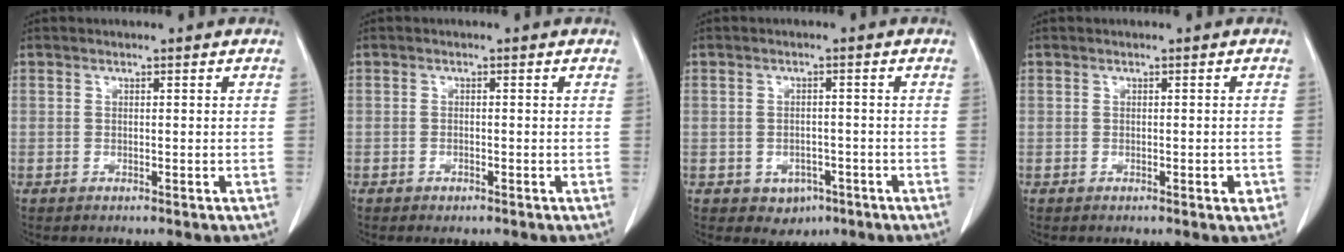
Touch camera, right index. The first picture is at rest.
{"total": 1.0, "force": [-0.6, 0.5, 0.6], "torque": [-0.011, 0.000, -0.005]}
{"total": 3.7, "force": [-1.8, 2.9, 1.5], "torque": [-0.017, 0.006, -0.015]}
{"total": 1.2, "force": [-0.4, 0.4, 1.0], "torque": [-0.014, 0.000, -0.005]}